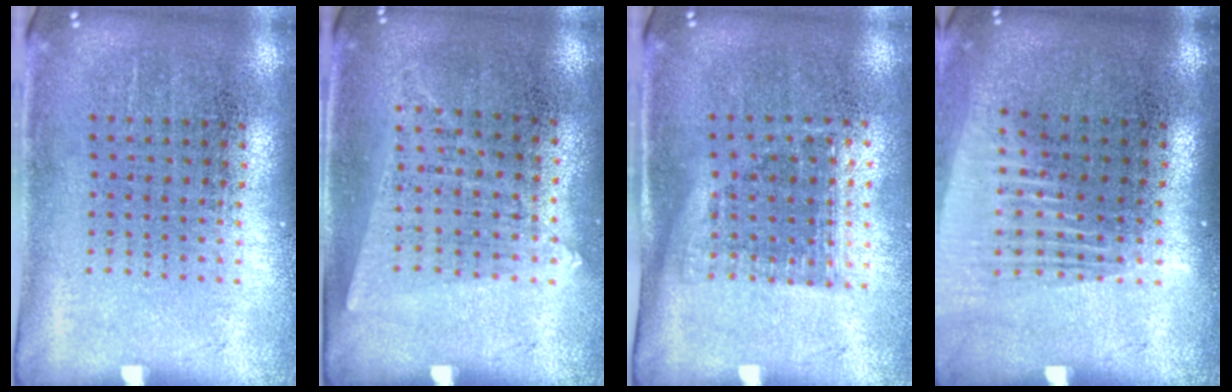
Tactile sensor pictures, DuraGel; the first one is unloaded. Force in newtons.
{"total": 1.2, "press": 1.1, "slide": 0.5}
{"total": 1.1, "press": 0.9, "slide": 0.6}
{"total": 1.4, "press": 1.2, "slide": 0.7}